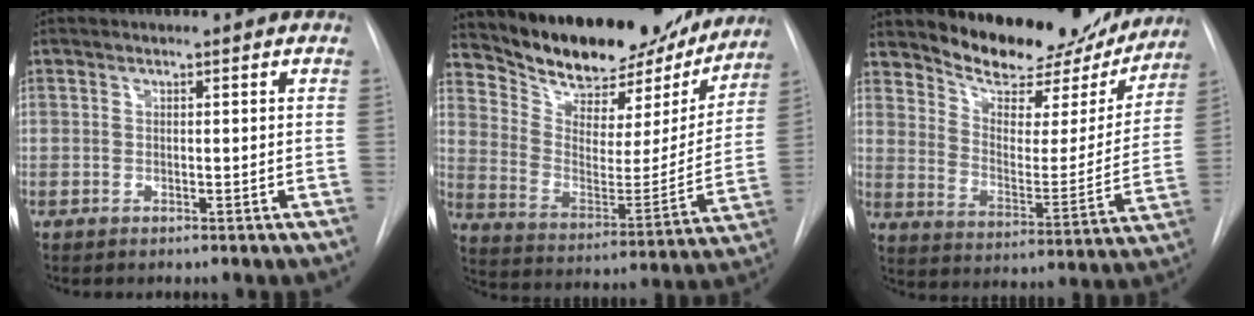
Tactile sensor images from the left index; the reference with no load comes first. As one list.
[{"total": 23.7, "force": [20.8, 8.2, 7.9], "torque": [-0.137, -0.026, 0.301]}, {"total": 18.7, "force": [16.8, 6.1, 5.5], "torque": [-0.065, -0.033, 0.231]}]